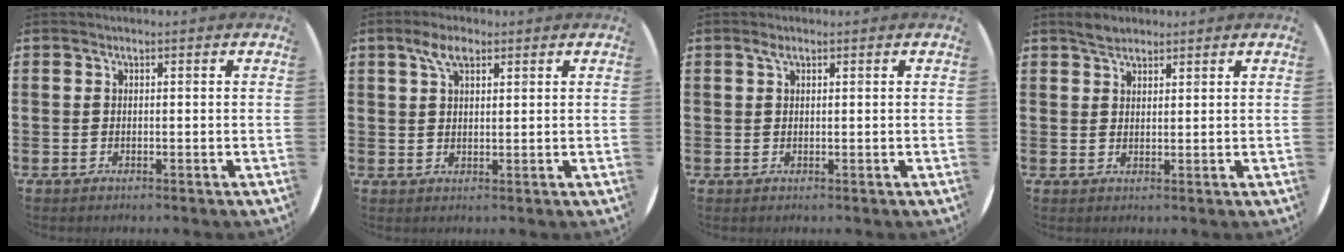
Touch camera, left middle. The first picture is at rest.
{"total": 4.2, "force": [2.7, 1.9, 2.7], "torque": [-0.050, 0.006, 0.046]}
{"total": 1.1, "force": [0.6, 0.6, 0.7], "torque": [-0.007, 0.002, 0.009]}
{"total": 2.4, "force": [2.2, 0.9, 0.6], "torque": [-0.014, 0.006, 0.042]}